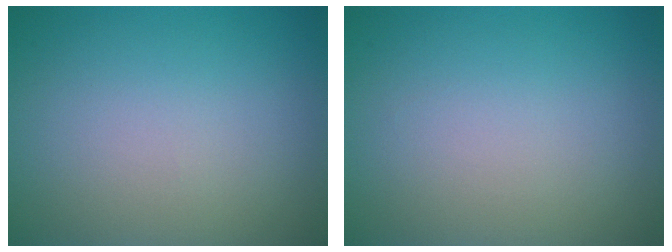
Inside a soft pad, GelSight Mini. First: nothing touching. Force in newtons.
{"total": 0.0}